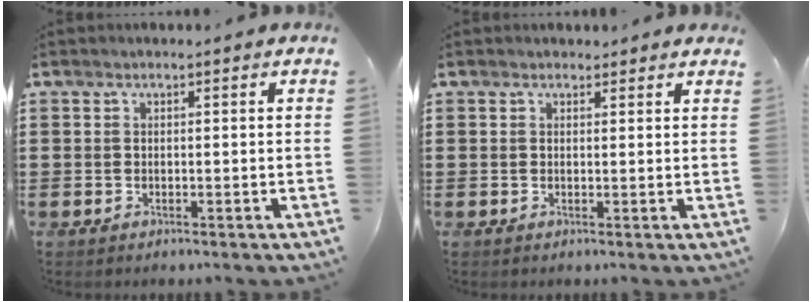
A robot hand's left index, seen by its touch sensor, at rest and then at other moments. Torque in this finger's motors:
{"motor_torque": [-0.29, -0.14, -0.10, -0.02]}